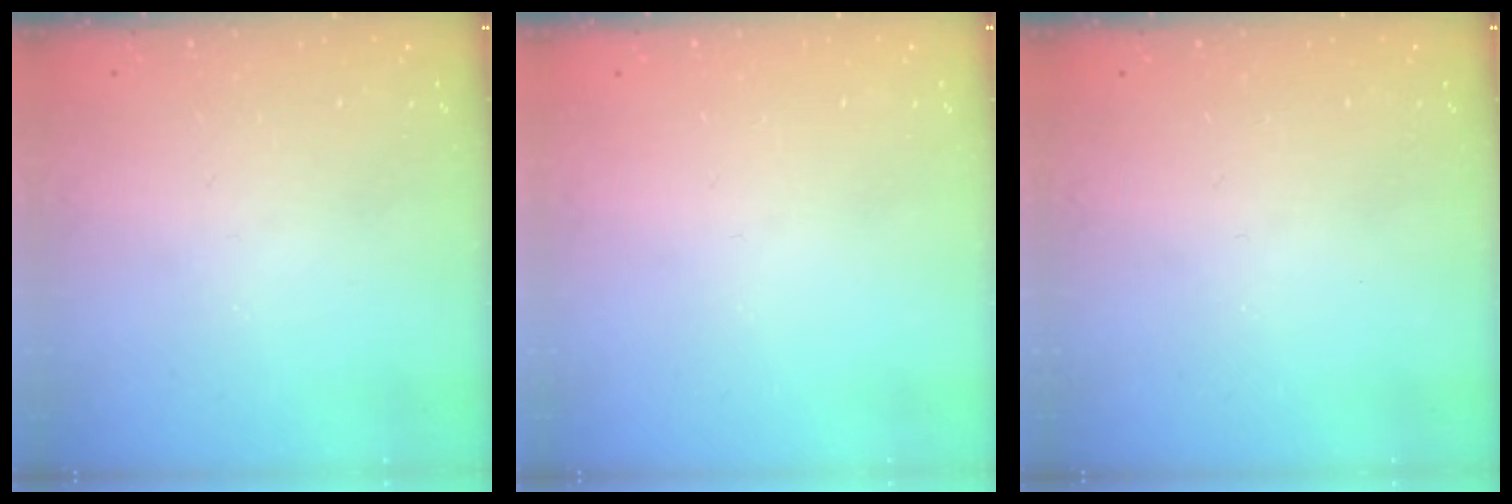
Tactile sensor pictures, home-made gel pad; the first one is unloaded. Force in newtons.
{"total": 0.0}
{"total": 0.0}